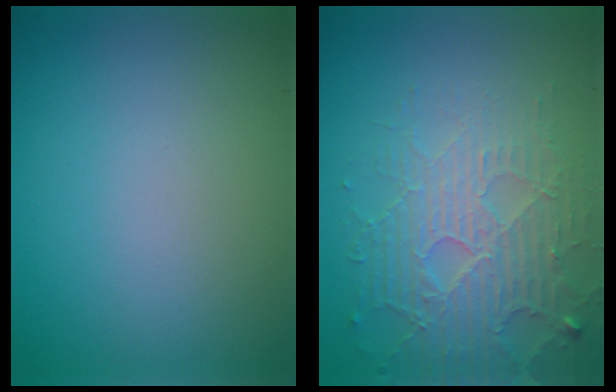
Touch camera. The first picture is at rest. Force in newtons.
{"total": 4.2, "press": 4.2, "slide": 0.7}